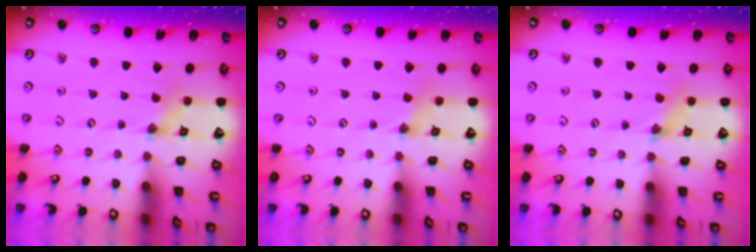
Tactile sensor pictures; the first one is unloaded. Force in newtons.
{"total": 2.1, "press": 2.1, "slide": 0.4}
{"total": 2.7, "press": 2.7, "slide": 0.2}